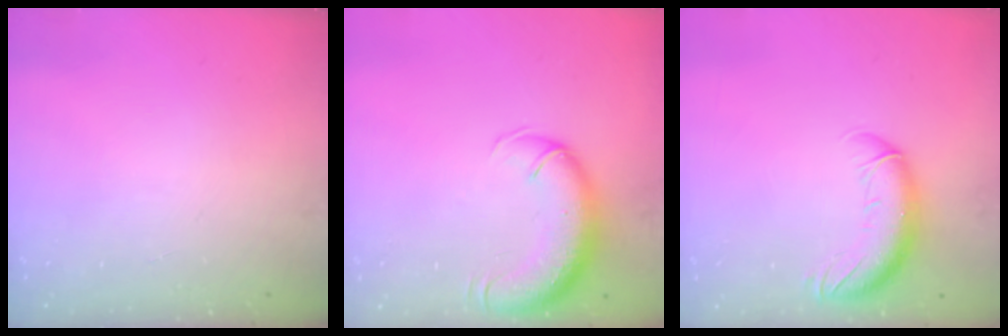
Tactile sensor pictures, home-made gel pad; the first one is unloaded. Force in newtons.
{"total": 11.6, "press": 11.2, "slide": 2.8}
{"total": 11.5, "press": 11.3, "slide": 2.4}